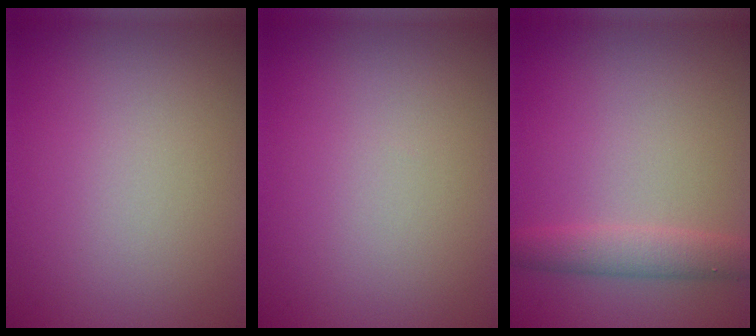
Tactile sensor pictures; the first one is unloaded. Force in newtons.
{"total": 0.0}
{"total": 2.6, "press": 2.6, "slide": 0.0}